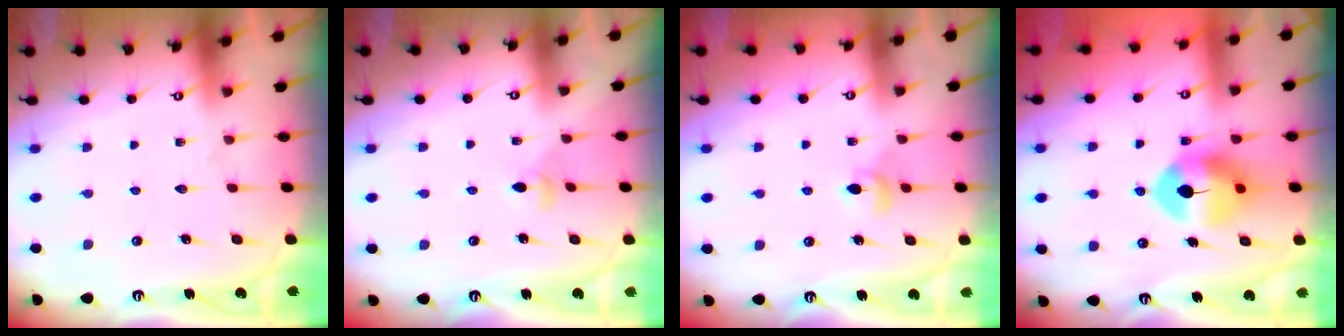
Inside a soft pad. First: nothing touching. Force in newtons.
{"total": 3.6, "press": 3.6, "slide": 0.7}
{"total": 4.9, "press": 4.9, "slide": 0.6}
{"total": 8.5, "press": 8.4, "slide": 1.3}